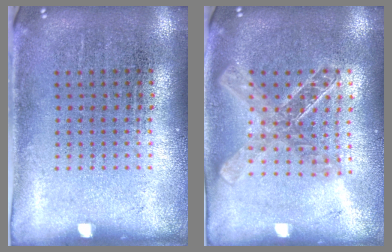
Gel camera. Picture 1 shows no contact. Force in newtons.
{"total": 1.8, "press": 1.6, "slide": 0.8}